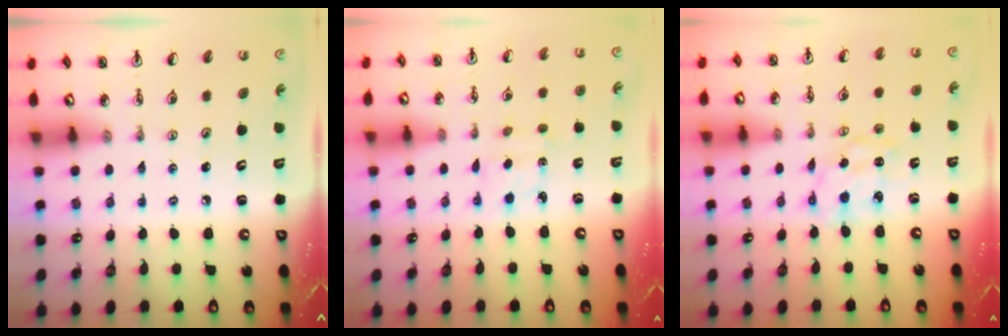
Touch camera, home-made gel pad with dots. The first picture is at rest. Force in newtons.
{"total": 1.8, "press": 1.7, "slide": 0.7}
{"total": 2.6, "press": 2.6, "slide": 0.3}